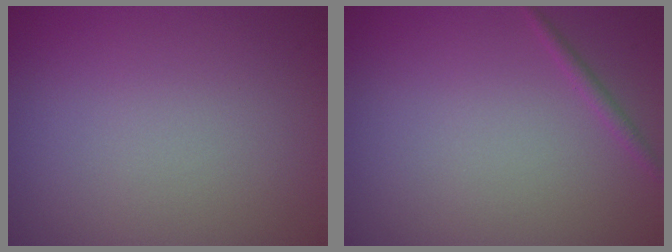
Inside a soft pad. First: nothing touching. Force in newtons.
{"total": 0.8, "press": 0.8, "slide": 0.0}